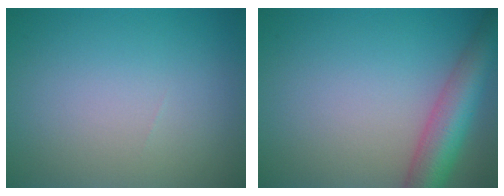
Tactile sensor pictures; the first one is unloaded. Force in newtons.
{"total": 6.2, "press": 6.2, "slide": 0.2}